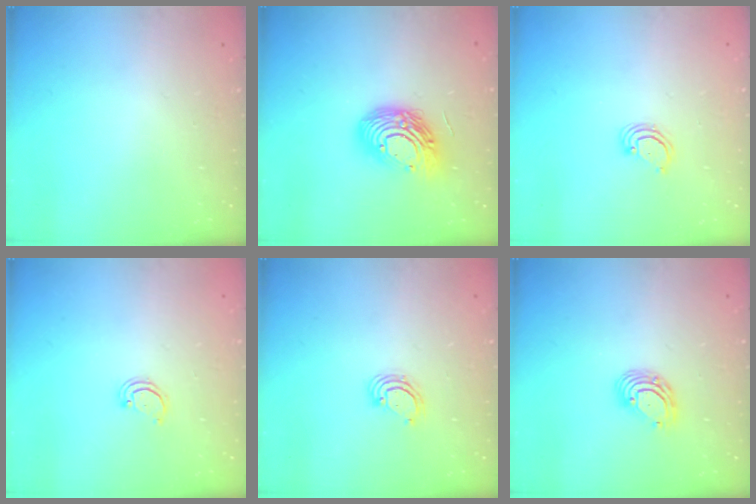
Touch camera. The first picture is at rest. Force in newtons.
{"total": 14.7, "press": 14.6, "slide": 1.0}
{"total": 2.8, "press": 2.8, "slide": 0.3}
{"total": 2.2, "press": 2.2, "slide": 0.2}
{"total": 3.5, "press": 3.5, "slide": 0.2}
{"total": 6.5, "press": 6.5, "slide": 1.1}